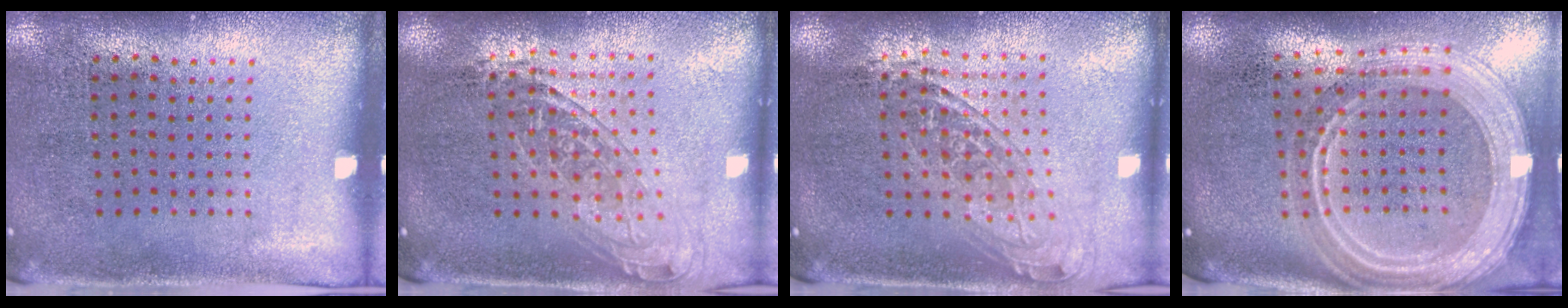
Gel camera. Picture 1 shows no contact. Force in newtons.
{"total": 1.6, "press": 1.2, "slide": 1.0}
{"total": 1.7, "press": 1.3, "slide": 1.0}
{"total": 3.0, "press": 2.4, "slide": 1.7}